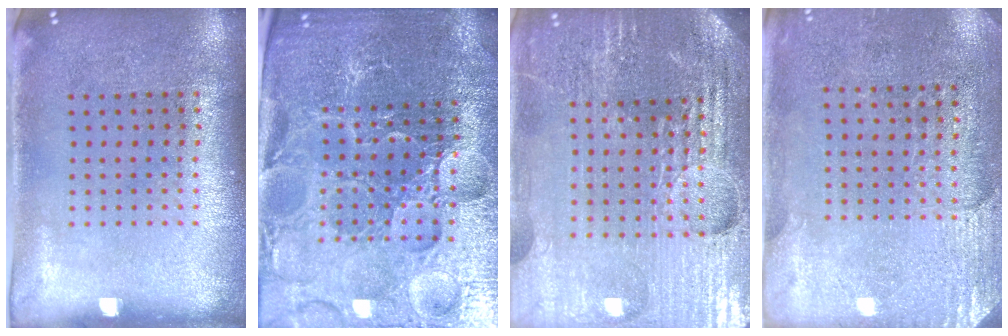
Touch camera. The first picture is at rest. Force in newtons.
{"total": 4.7, "press": 4.5, "slide": 1.2}
{"total": 5.5, "press": 5.0, "slide": 2.4}
{"total": 2.8, "press": 2.6, "slide": 1.0}